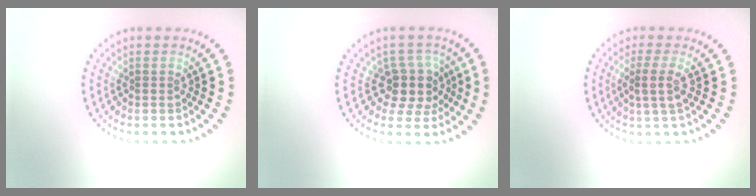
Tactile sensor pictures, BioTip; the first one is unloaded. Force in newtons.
{"total": 3.4, "press": 2.8, "slide": 2.0}
{"total": 2.2, "press": 1.9, "slide": 1.1}